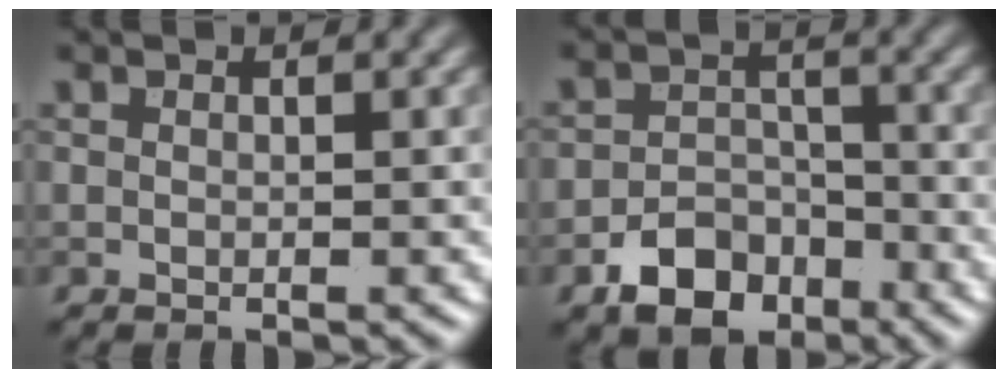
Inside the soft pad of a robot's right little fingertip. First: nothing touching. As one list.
[{"total": 4.6, "force": [-2.8, 3.0, 2.0], "torque": [-0.025, -0.004, -0.047]}]